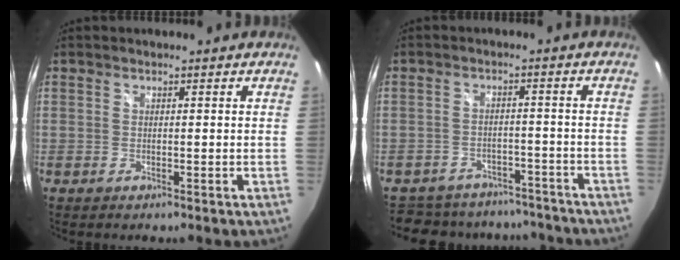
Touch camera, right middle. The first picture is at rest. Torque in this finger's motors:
{"motor_torque": [1.01, -1.13, 0.07, 0.04]}